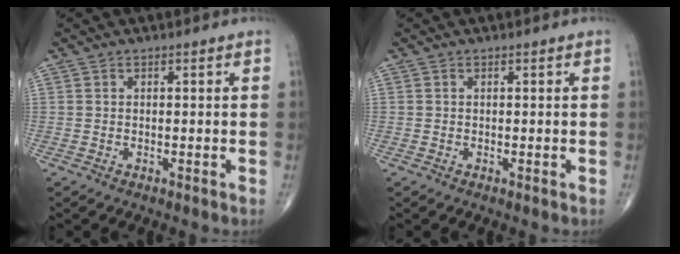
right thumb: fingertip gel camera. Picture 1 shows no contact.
{"total": 0.0}